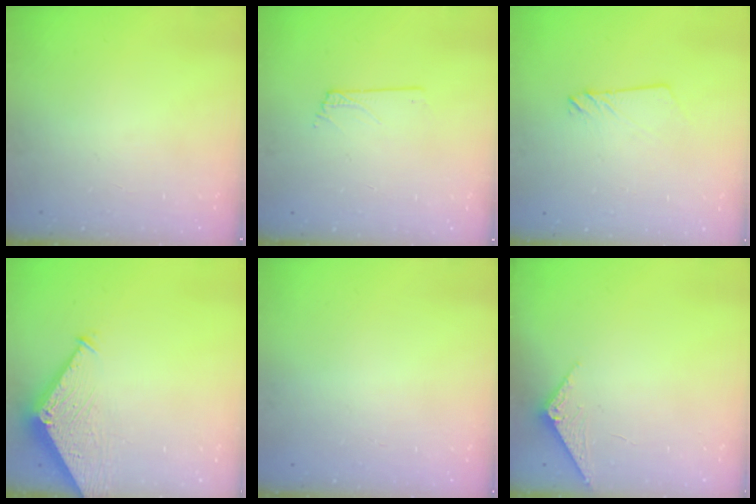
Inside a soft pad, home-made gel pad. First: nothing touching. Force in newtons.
{"total": 0.5, "press": 0.5, "slide": 0.1}
{"total": 2.3, "press": 2.3, "slide": 0.2}
{"total": 6.3, "press": 6.3, "slide": 0.4}
{"total": 0.0}
{"total": 2.4, "press": 2.4, "slide": 0.3}